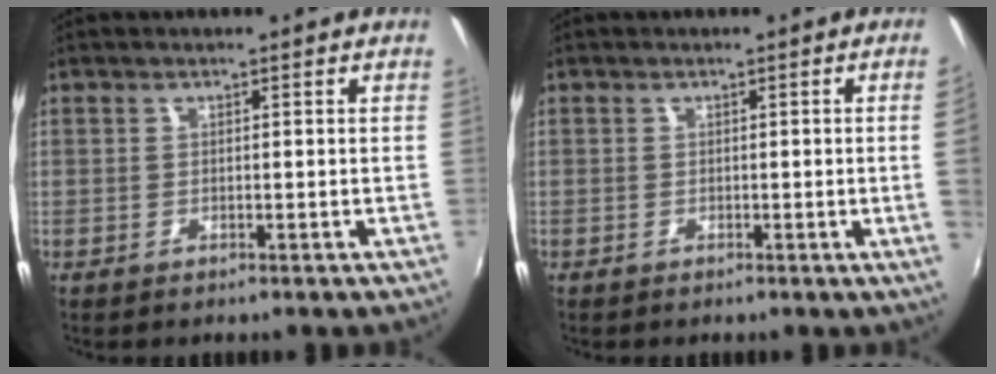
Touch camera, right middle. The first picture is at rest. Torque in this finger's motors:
{"motor_torque": [0.78, -0.17, -1.05, -0.21]}